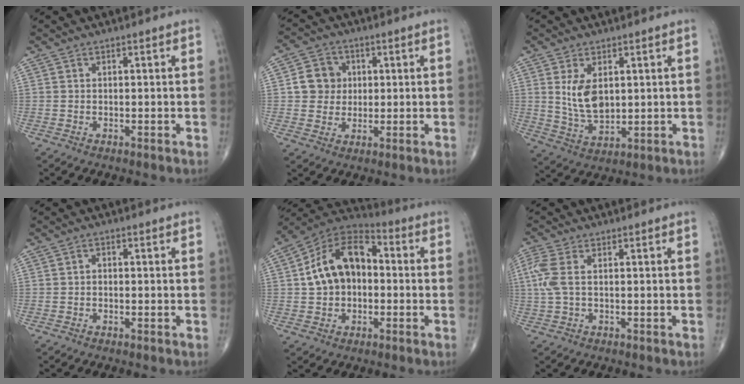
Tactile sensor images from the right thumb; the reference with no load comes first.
{"total": 6.7, "force": [1.0, 6.2, 2.4], "torque": [-0.009, 0.002, 0.012]}
{"total": 8.1, "force": [1.9, 4.6, 6.3], "torque": [-0.107, -0.017, 0.052]}
{"total": 1.0, "force": [-0.2, 0.7, 0.6], "torque": [-0.007, 0.004, -0.004]}
{"total": 14.8, "force": [0.6, 10.2, 10.7], "torque": [-0.160, 0.037, -0.003]}
{"total": 5.2, "force": [0.8, 2.3, 4.5], "torque": [-0.146, 0.014, 0.017]}